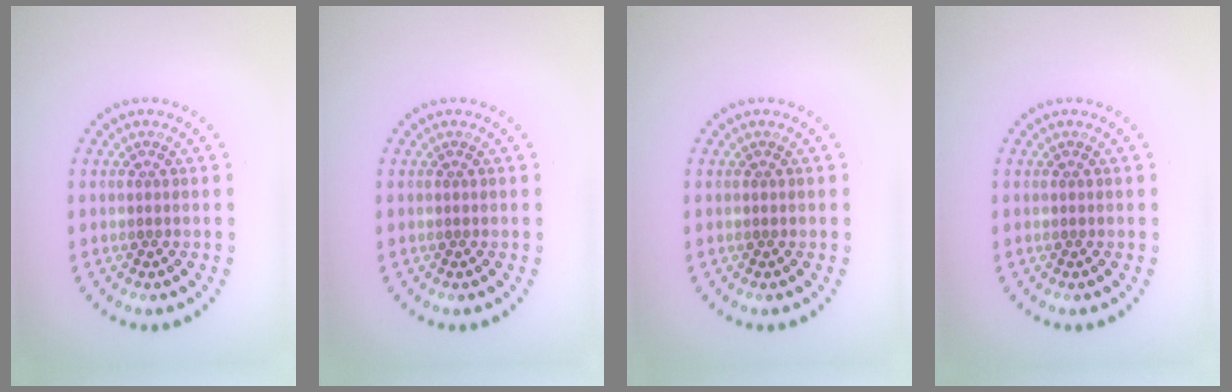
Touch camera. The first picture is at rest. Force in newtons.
{"total": 0.0}
{"total": 0.0}
{"total": 0.0}